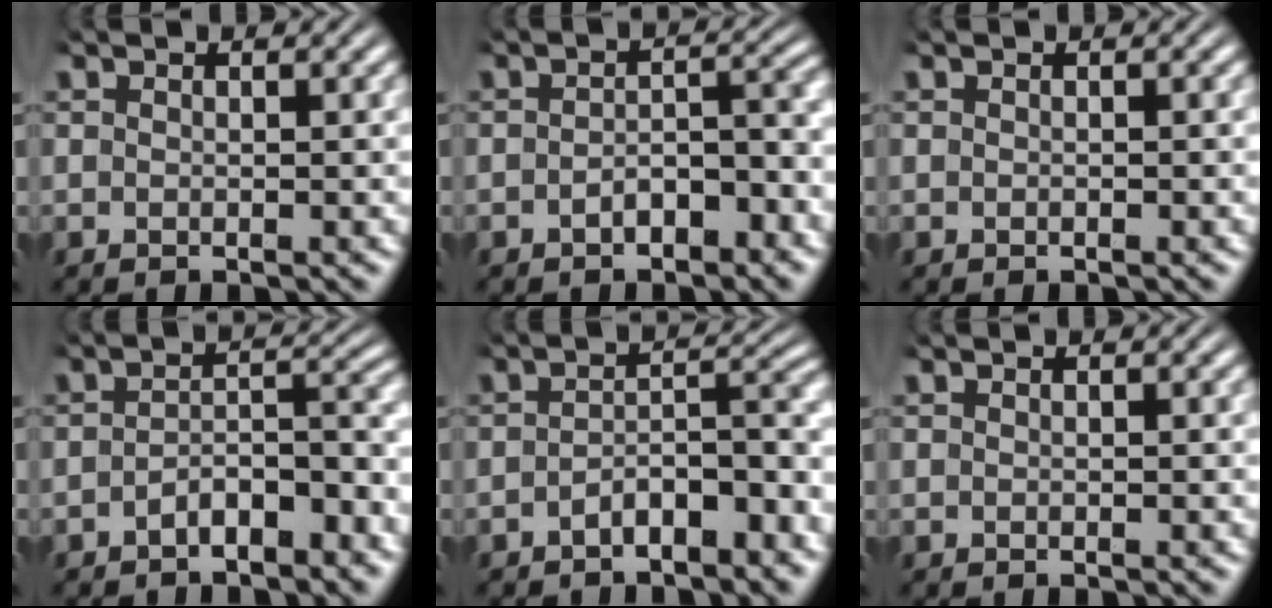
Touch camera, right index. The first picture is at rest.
{"total": 3.1, "force": [-2.2, 1.1, 1.9], "torque": [-0.019, -0.002, -0.035]}
{"total": 0.0}
{"total": 4.1, "force": [-3.3, 1.2, 2.0], "torque": [-0.019, -0.006, -0.051]}
{"total": 4.4, "force": [-3.4, 1.2, 2.5], "torque": [-0.025, -0.007, -0.051]}
{"total": 0.0}